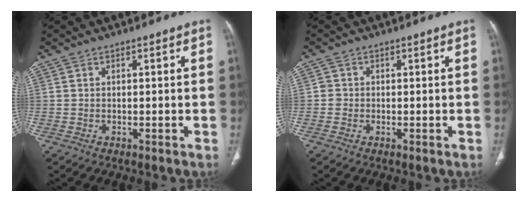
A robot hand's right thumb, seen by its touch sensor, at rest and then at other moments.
{"total": 1.3, "force": [-0.2, 1.2, 0.2], "torque": [0.005, 0.005, -0.007]}